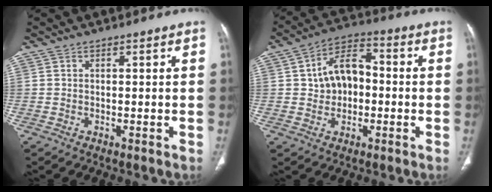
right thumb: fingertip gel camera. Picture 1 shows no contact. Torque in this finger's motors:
{"motor_torque": [-0.17, 0.43, -0.35, 0.07, 0.18]}